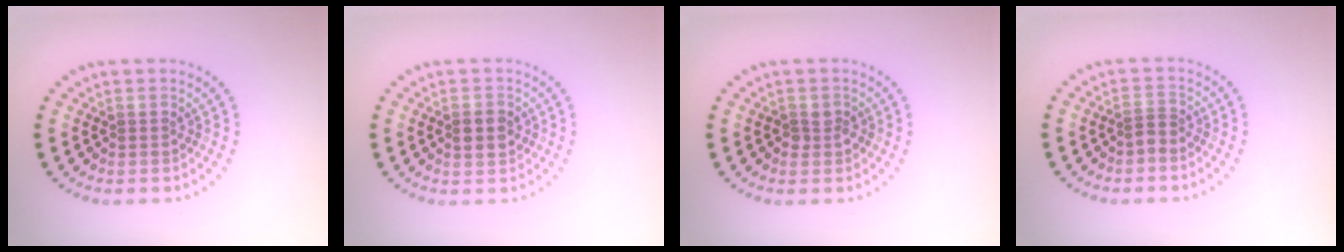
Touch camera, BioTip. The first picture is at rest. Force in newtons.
{"total": 2.6, "press": 2.6, "slide": 0.1}
{"total": 1.0, "press": 1.0, "slide": 0.3}
{"total": 1.1, "press": 0.7, "slide": 0.8}